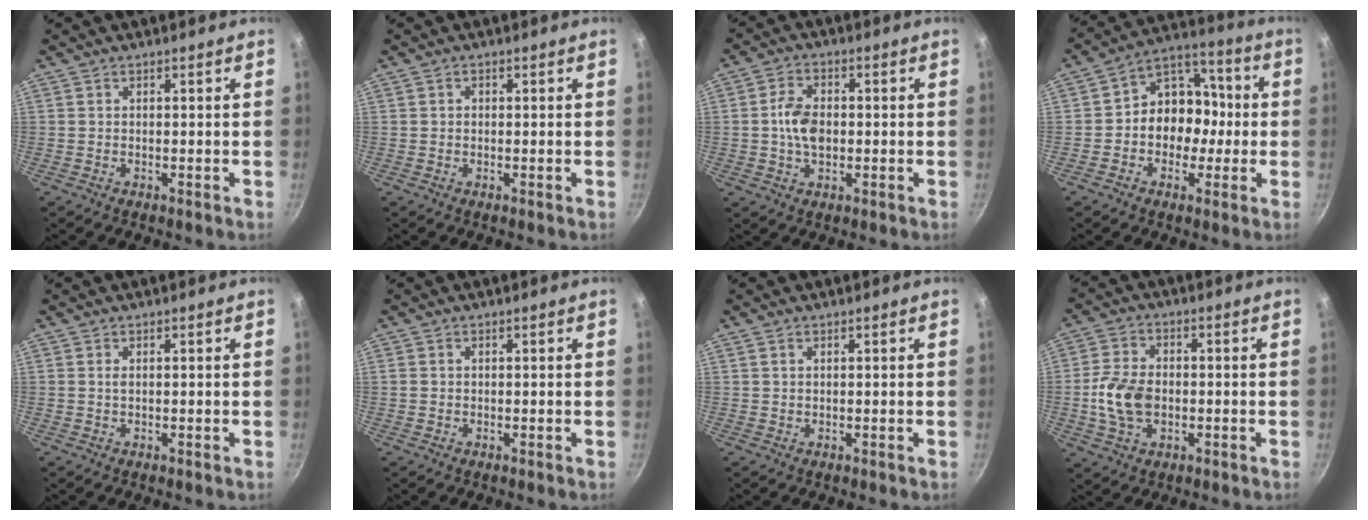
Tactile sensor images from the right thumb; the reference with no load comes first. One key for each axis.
{"total": 0.9, "fx": 0.1, "fy": 0.8, "fz": 0.4, "tx": -0.006, "ty": 0.004, "tz": 0.001}
{"total": 7.0, "fx": -0.2, "fy": 4.5, "fz": 5.3, "tx": -0.089, "ty": 0.012, "tz": -0.009}
{"total": 12.4, "fx": -1.3, "fy": 10.1, "fz": 7.1, "tx": -0.044, "ty": 0.044, "tz": -0.038}
{"total": 0.8, "fx": 0.2, "fy": 0.4, "fz": 0.7, "tx": -0.013, "ty": 0.001, "tz": 0.003}
{"total": 1.1, "fx": 0.1, "fy": 0.9, "fz": 0.5, "tx": -0.009, "ty": 0.004, "tz": 0.003}
{"total": 0.9, "fx": 0.5, "fy": 0.6, "fz": 0.5, "tx": -0.008, "ty": 0.000, "tz": 0.010}
{"total": 9.8, "fx": -1.3, "fy": 6.7, "fz": 7.1, "tx": -0.129, "ty": 0.012, "tz": -0.028}